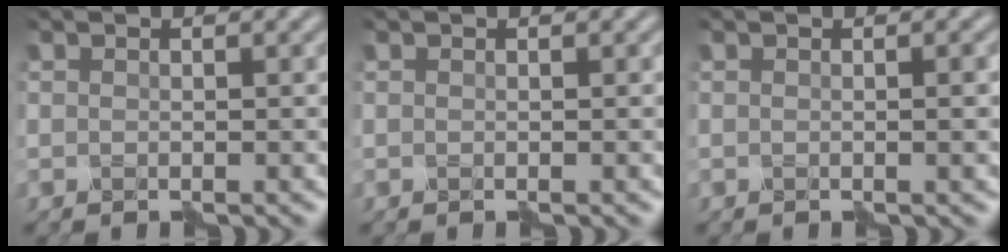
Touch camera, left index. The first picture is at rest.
{"total": 0.0}
{"total": 1.4, "force": [0.0, 0.4, 1.3], "torque": [-0.013, 0.003, -0.003]}